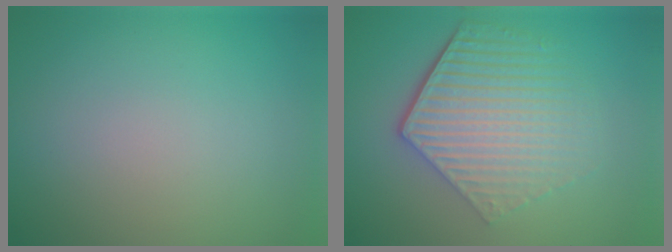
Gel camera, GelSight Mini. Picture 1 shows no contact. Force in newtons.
{"total": 6.3, "press": 4.5, "slide": 4.4}